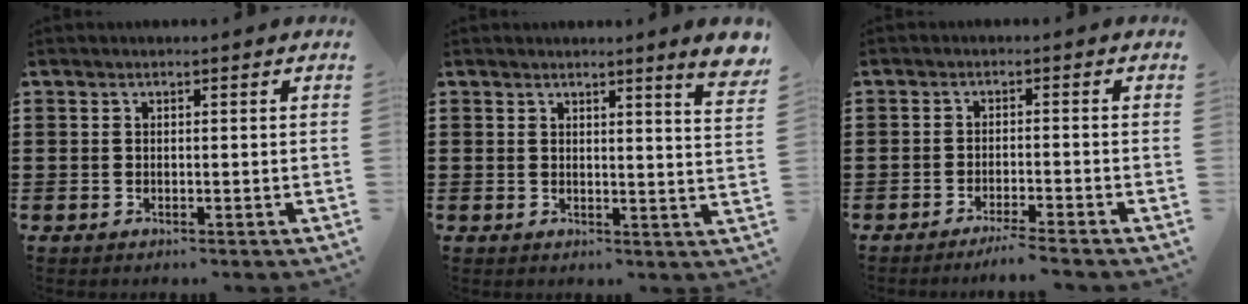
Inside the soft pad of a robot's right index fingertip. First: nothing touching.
{"total": 4.0, "force": [3.1, -0.5, 2.5], "torque": [-0.042, -0.015, 0.051]}
{"total": 2.7, "force": [-2.4, -0.4, 1.1], "torque": [-0.018, -0.003, -0.048]}